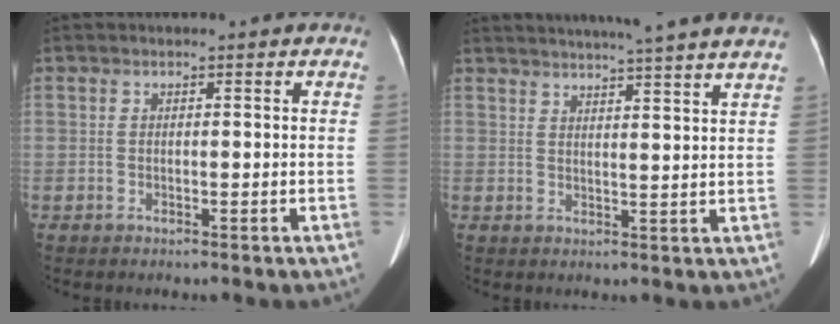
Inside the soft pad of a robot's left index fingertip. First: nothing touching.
{"total": 17.2, "force": [15.4, -0.8, 7.6], "torque": [-0.127, -0.004, 0.195]}